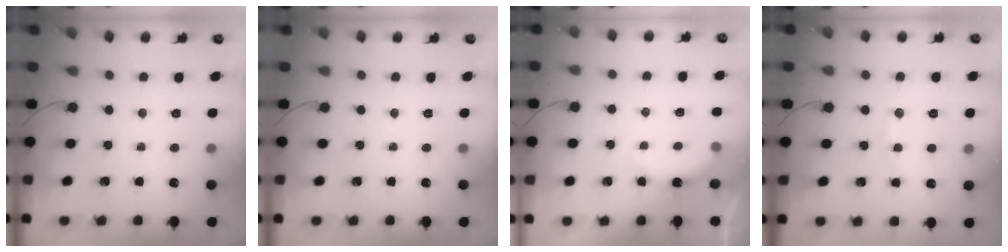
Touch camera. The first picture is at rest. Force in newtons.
{"total": 0.0}
{"total": 3.9, "press": 3.7, "slide": 1.2}
{"total": 6.4, "press": 6.3, "slide": 1.1}